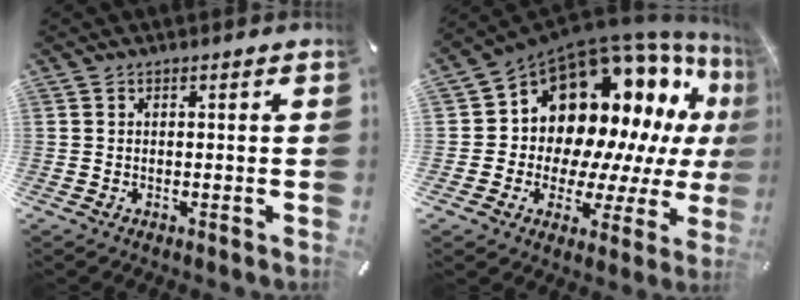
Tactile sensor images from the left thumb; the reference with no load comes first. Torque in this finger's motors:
{"motor_torque": [2.50, 2.50, 2.05, -0.72, 0.23]}